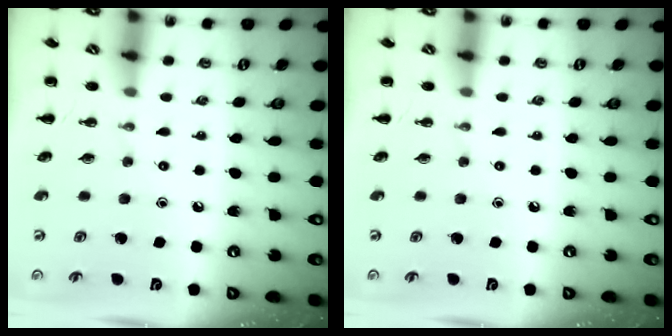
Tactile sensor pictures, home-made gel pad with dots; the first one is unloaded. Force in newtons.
{"total": 0.0}